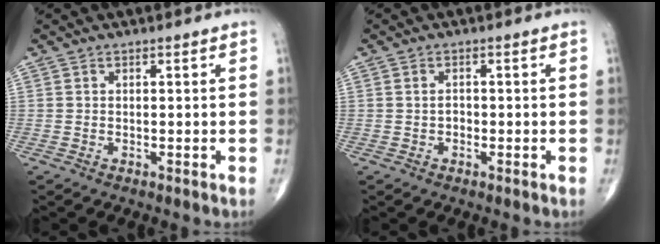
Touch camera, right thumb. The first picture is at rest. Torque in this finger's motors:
{"motor_torque": [-0.25, 0.17, -0.14, -0.17, 0.02]}